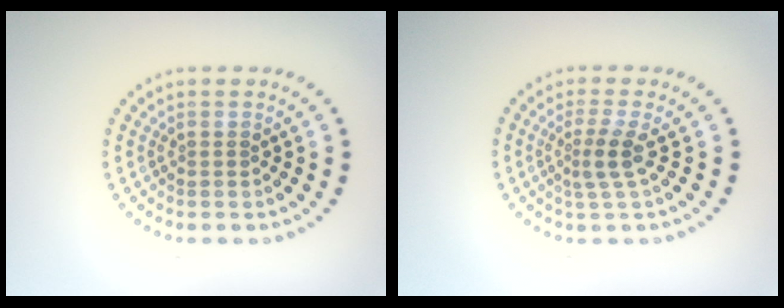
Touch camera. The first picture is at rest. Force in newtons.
{"total": 2.3, "press": 1.7, "slide": 1.6}